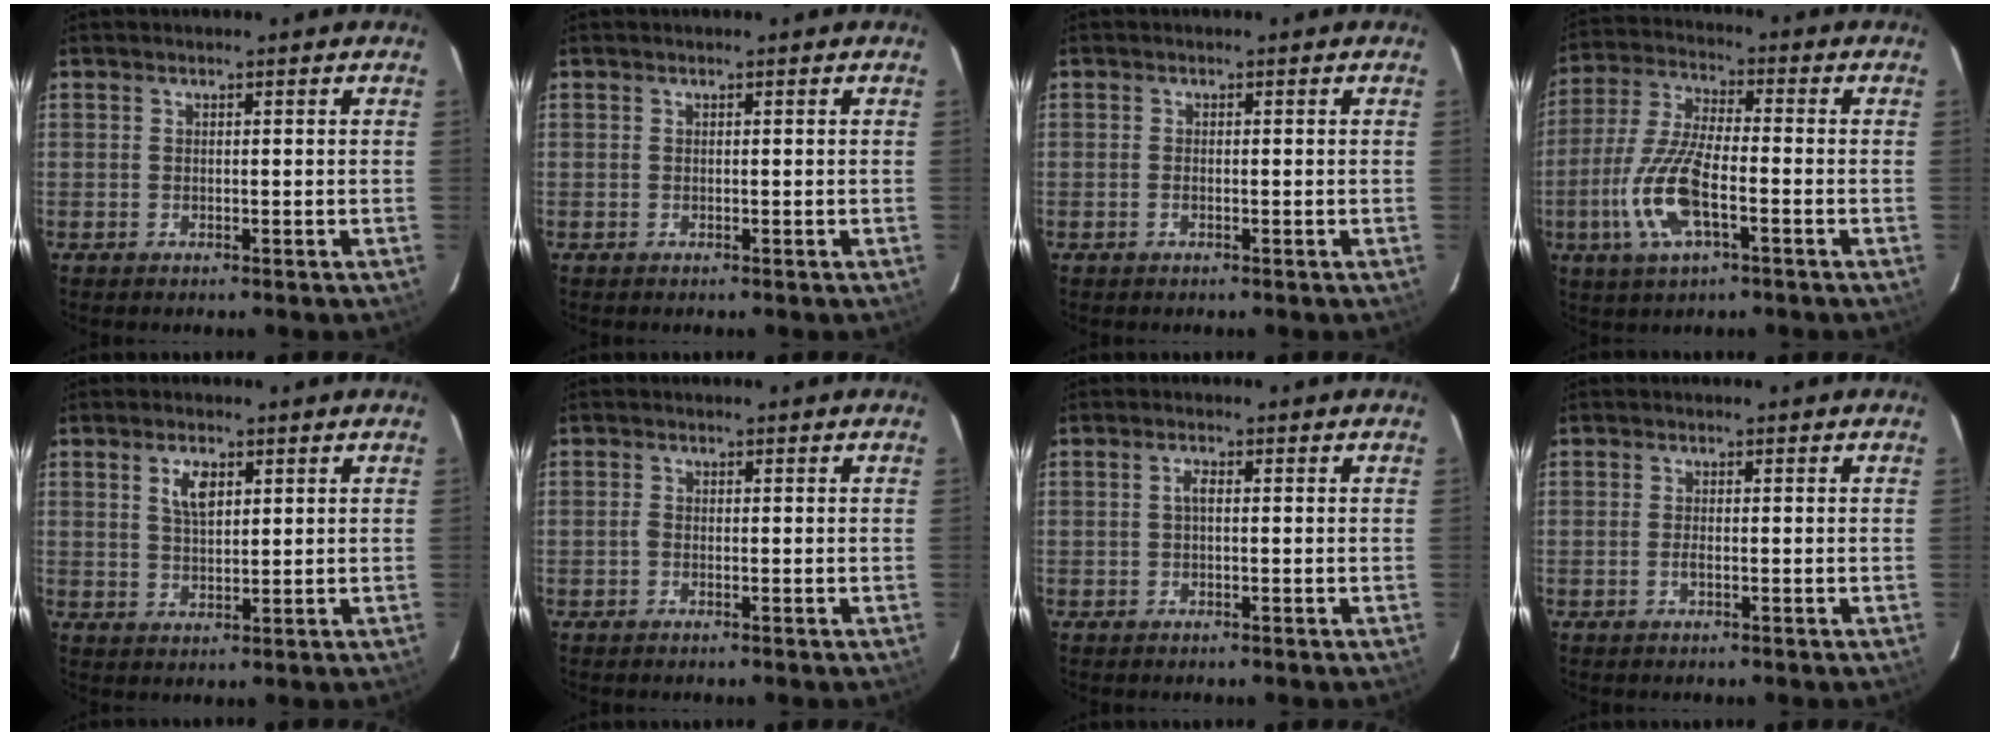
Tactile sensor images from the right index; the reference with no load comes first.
{"total": 0.0}
{"total": 0.9, "force": [-0.4, 0.5, 0.6], "torque": [-0.014, 0.000, -0.008]}
{"total": 12.8, "force": [-4.4, 4.2, 11.3], "torque": [-0.246, -0.005, -0.087]}
{"total": 4.4, "force": [1.8, 2.1, 3.3], "torque": [-0.059, 0.005, 0.035]}
{"total": 0.8, "force": [-0.4, 0.6, 0.4], "torque": [-0.008, 0.002, -0.010]}
{"total": 1.3, "force": [0.0, 0.5, 1.2], "torque": [-0.024, 0.006, -0.003]}
{"total": 1.0, "force": [-0.4, 0.3, 0.9], "torque": [-0.019, 0.000, -0.008]}